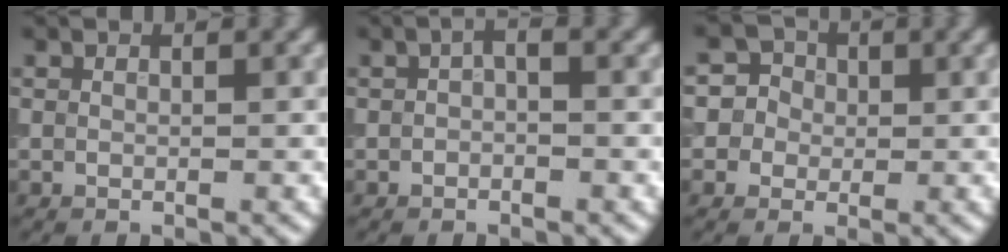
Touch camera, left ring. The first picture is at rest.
{"total": 1.0, "force": [-0.3, 0.5, 0.9], "torque": [-0.019, 0.002, -0.008]}
{"total": 3.7, "force": [0.2, 3.6, 0.8], "torque": [0.009, 0.019, -0.018]}